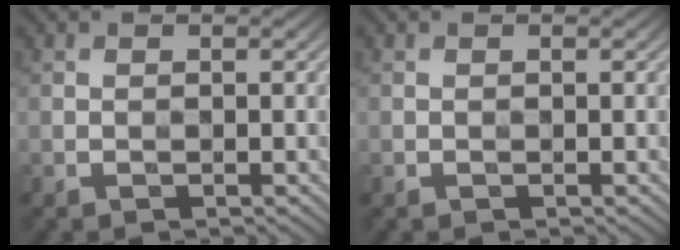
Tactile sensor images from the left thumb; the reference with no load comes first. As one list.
[{"total": 0.0}]